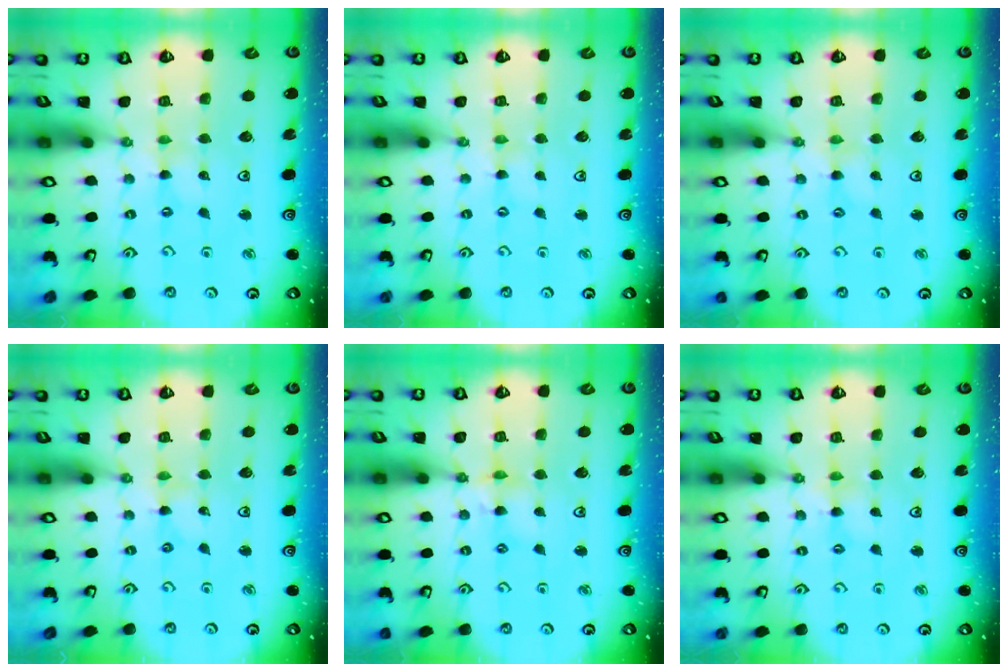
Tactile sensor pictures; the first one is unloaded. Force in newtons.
{"total": 0.0}
{"total": 1.6, "press": 1.6, "slide": 0.3}
{"total": 0.0}
{"total": 3.5, "press": 3.5, "slide": 0.4}
{"total": 1.8, "press": 1.8, "slide": 0.4}